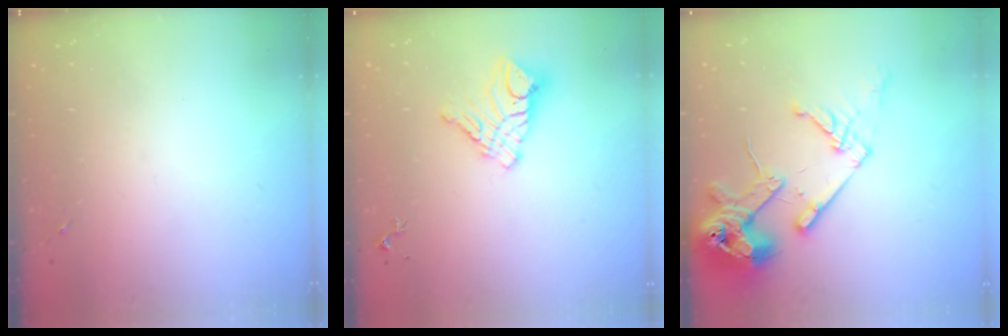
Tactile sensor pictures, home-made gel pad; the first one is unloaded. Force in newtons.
{"total": 11.5, "press": 11.4, "slide": 0.8}
{"total": 18.6, "press": 18.4, "slide": 2.2}